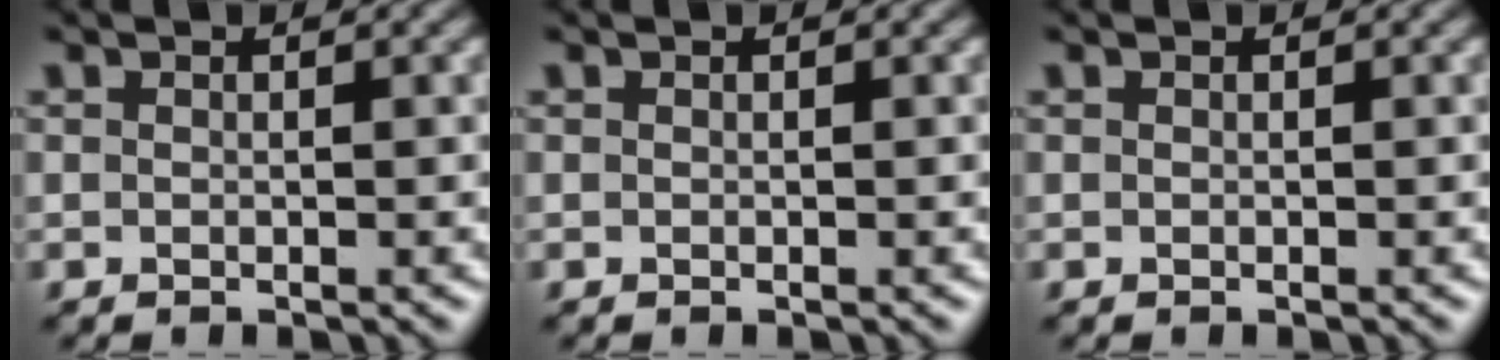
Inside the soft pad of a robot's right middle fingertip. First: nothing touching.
{"total": 0.0}
{"total": 0.0}